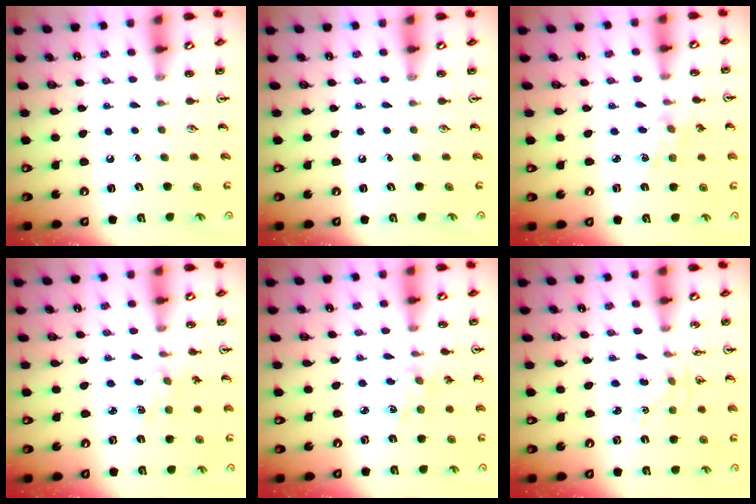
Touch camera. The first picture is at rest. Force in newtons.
{"total": 0.0}
{"total": 2.9, "press": 2.9, "slide": 0.3}
{"total": 1.8, "press": 1.8, "slide": 0.4}
{"total": 2.7, "press": 2.7, "slide": 0.4}
{"total": 0.6, "press": 0.6, "slide": 0.1}